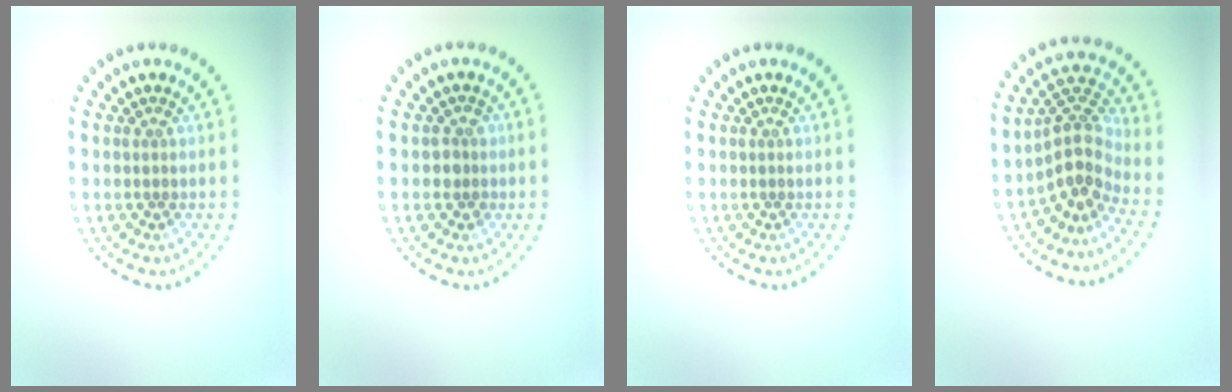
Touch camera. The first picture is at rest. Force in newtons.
{"total": 1.5, "press": 1.3, "slide": 0.8}
{"total": 0.0}
{"total": 3.8, "press": 2.8, "slide": 2.5}